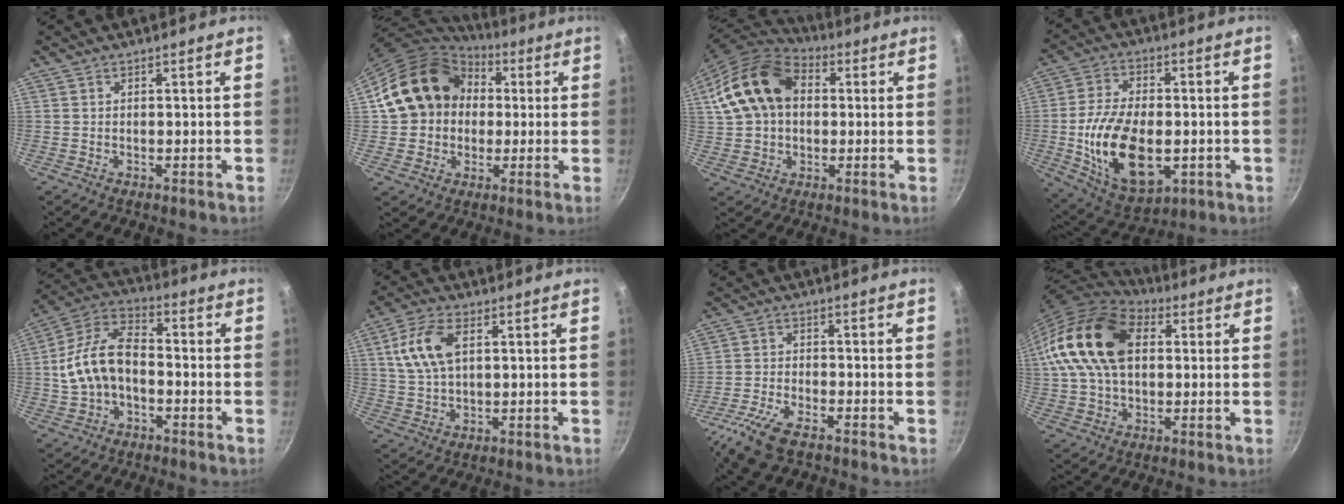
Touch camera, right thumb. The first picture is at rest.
{"total": 18.5, "force": [2.9, 15.4, 9.8], "torque": [-0.151, 0.043, 0.046]}
{"total": 17.8, "force": [3.6, 12.7, 11.9], "torque": [-0.209, 0.025, 0.055]}
{"total": 18.6, "force": [-2.7, 10.8, 15.0], "torque": [-0.259, 0.003, -0.034]}
{"total": 10.4, "force": [-1.4, 6.4, 8.1], "torque": [-0.139, 0.042, -0.034]}
{"total": 9.8, "force": [2.7, 5.5, 7.7], "torque": [-0.149, 0.005, 0.052]}
{"total": 8.1, "force": [-5.2, 2.7, 5.5], "torque": [-0.127, 0.017, -0.112]}
{"total": 20.0, "force": [4.0, 13.3, 14.4], "torque": [-0.257, 0.021, 0.060]}